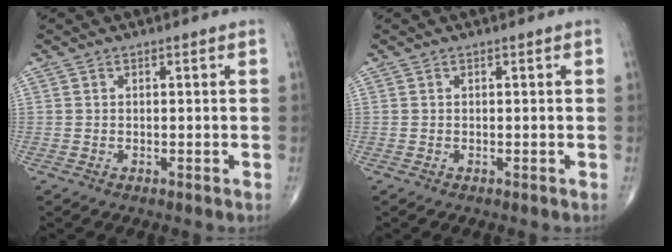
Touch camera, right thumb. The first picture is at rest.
{"total": 0.0}